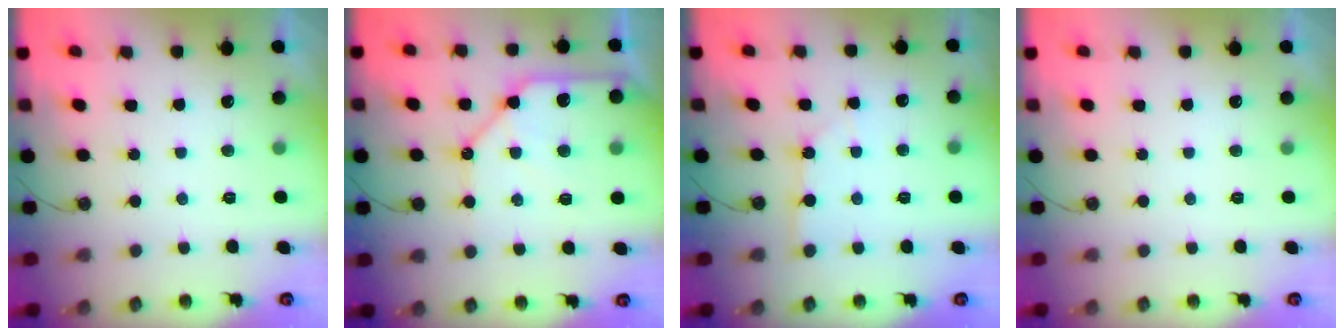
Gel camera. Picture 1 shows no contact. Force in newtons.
{"total": 13.7, "press": 13.6, "slide": 1.7}
{"total": 1.9, "press": 1.9, "slide": 0.1}
{"total": 0.0}